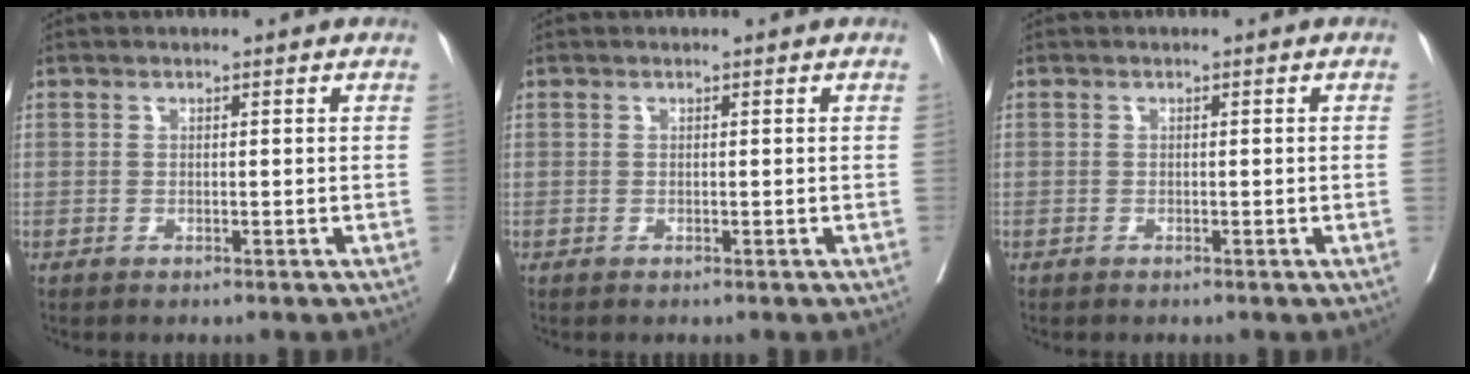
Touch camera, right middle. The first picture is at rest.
{"total": 0.0}
{"total": 0.0}